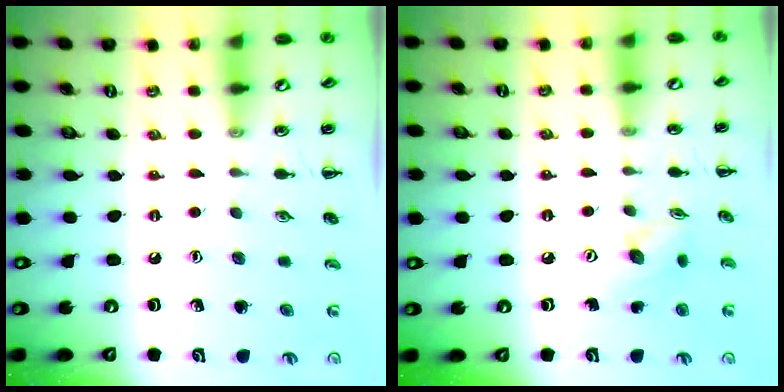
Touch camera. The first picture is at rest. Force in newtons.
{"total": 6.8, "press": 6.8, "slide": 0.3}